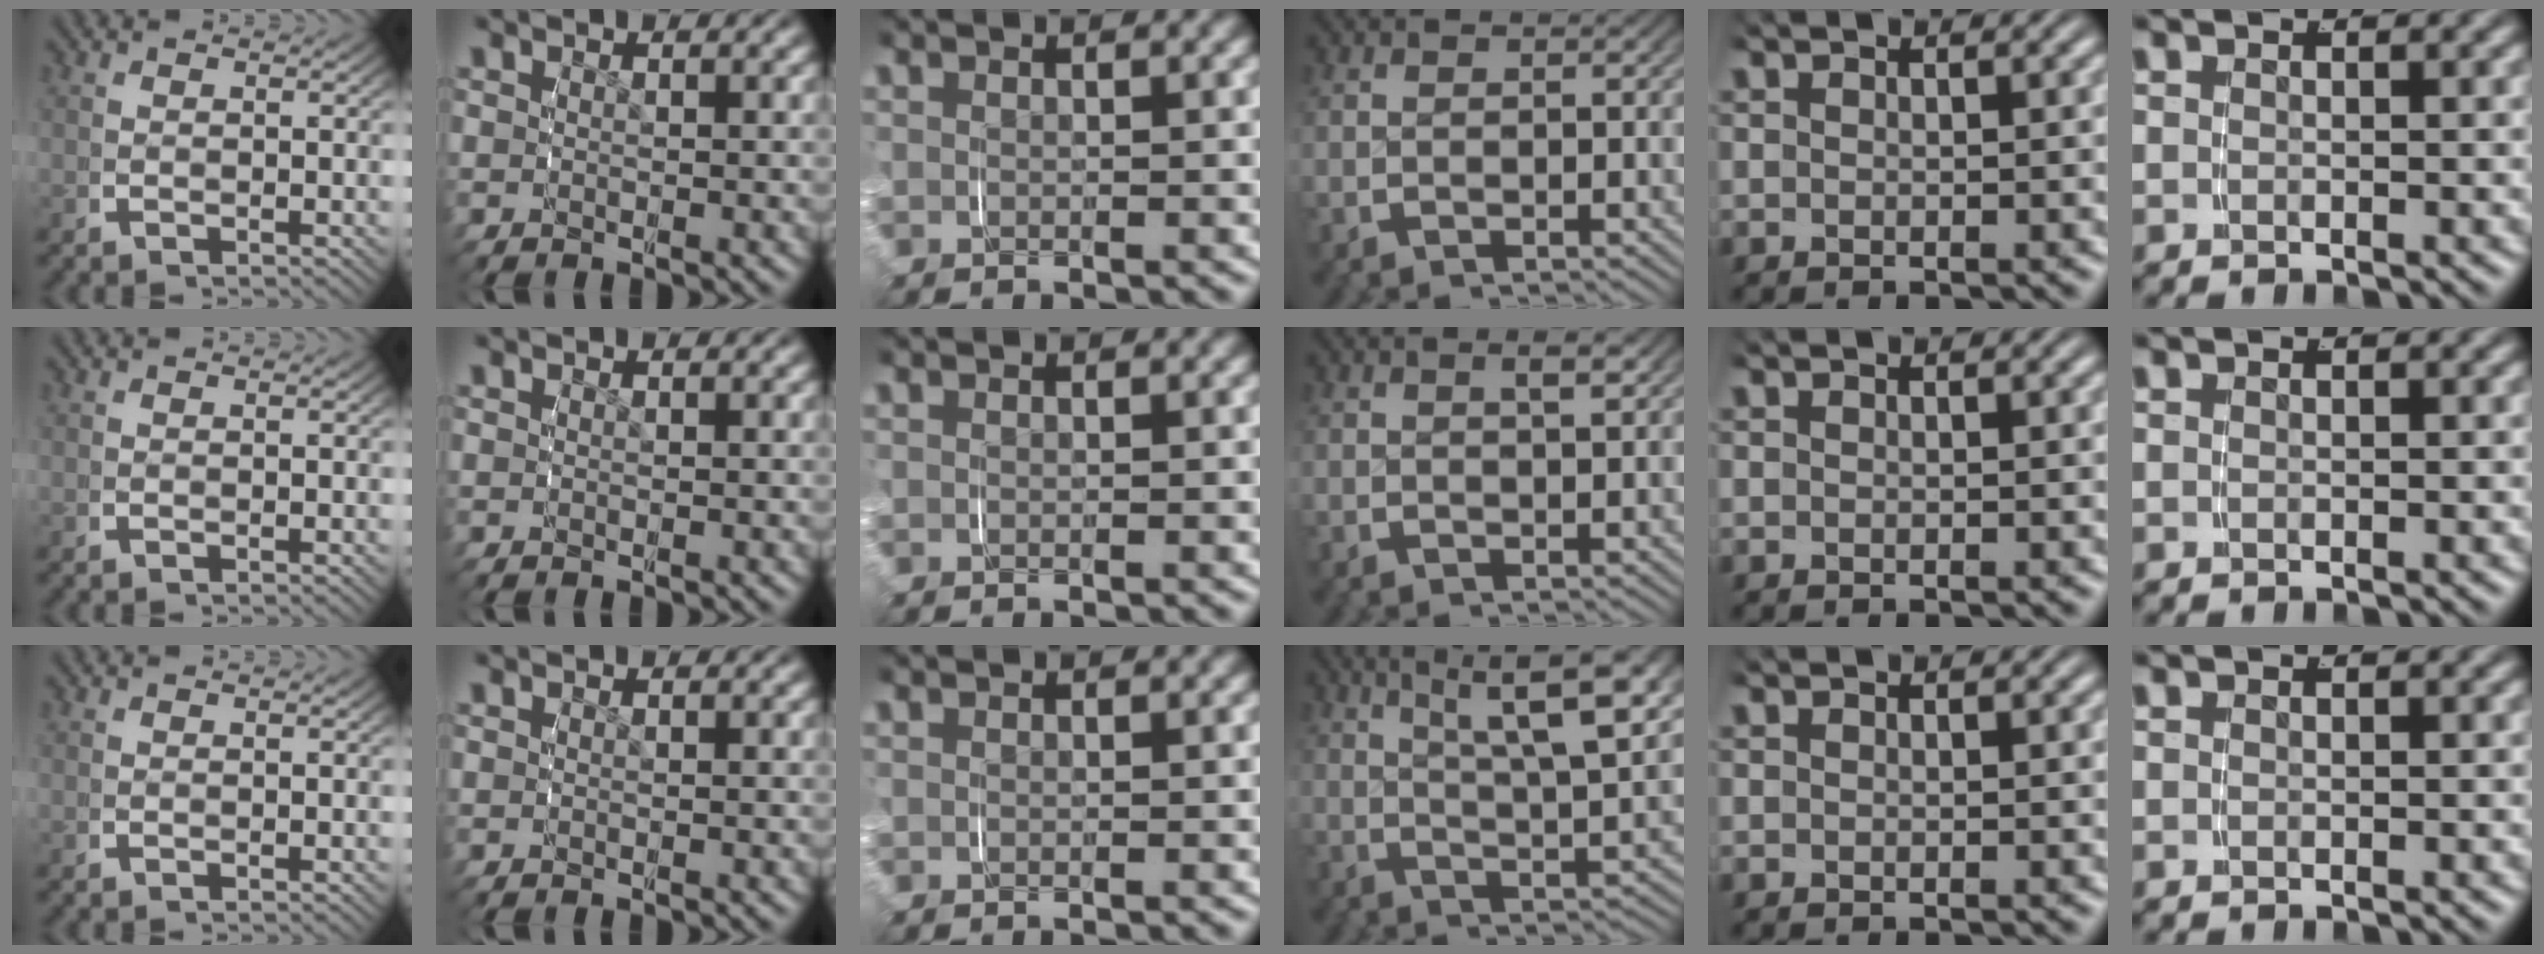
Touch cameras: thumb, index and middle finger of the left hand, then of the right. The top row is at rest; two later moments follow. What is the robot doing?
{"motion": "grasp_and_lifting", "object": "measuring cup"}